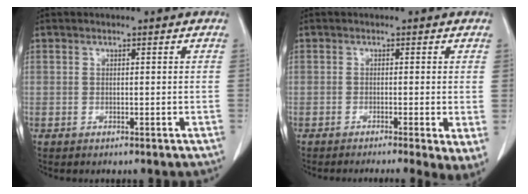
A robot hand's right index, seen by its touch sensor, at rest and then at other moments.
{"total": 6.5, "force": [-3.9, 0.5, 5.2], "torque": [-0.055, -0.019, -0.067]}